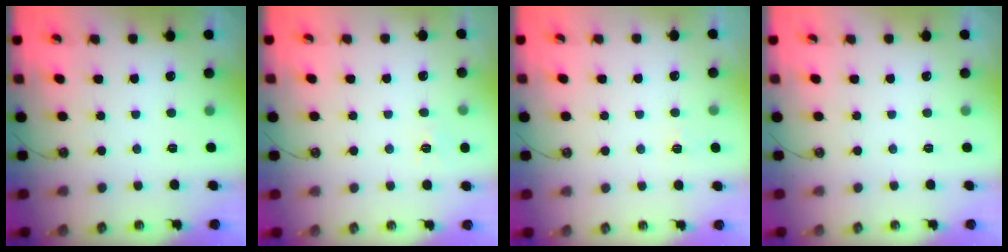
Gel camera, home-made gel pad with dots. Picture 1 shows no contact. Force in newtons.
{"total": 6.1, "press": 6.0, "slide": 0.6}
{"total": 2.7, "press": 2.7, "slide": 0.3}
{"total": 0.0}